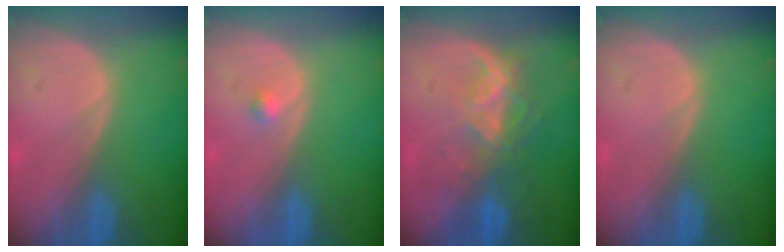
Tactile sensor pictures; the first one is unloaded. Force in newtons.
{"total": 0.8, "press": 0.8, "slide": 0.1}
{"total": 6.8, "press": 6.2, "slide": 2.8}
{"total": 0.0}